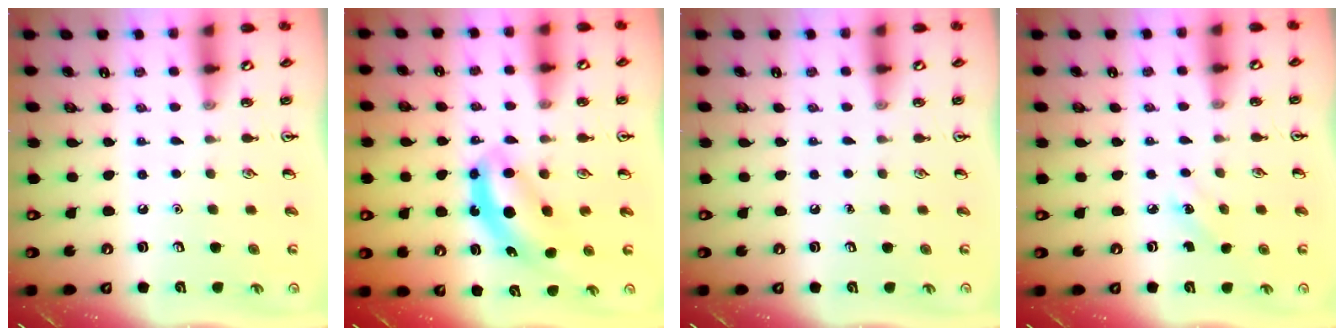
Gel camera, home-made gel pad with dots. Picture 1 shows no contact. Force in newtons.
{"total": 5.3, "press": 5.2, "slide": 1.2}
{"total": 0.0}
{"total": 3.1, "press": 2.9, "slide": 1.1}